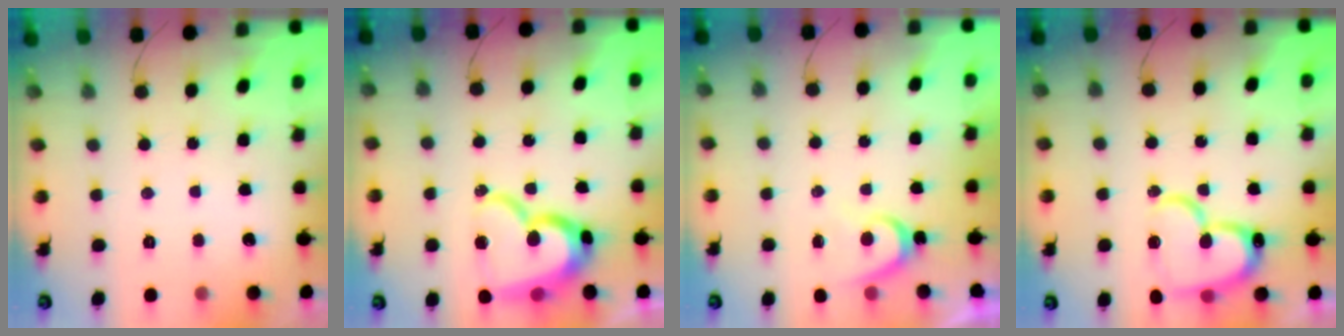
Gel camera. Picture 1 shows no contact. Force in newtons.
{"total": 17.4, "press": 17.3, "slide": 1.6}
{"total": 5.1, "press": 5.1, "slide": 0.5}
{"total": 17.2, "press": 17.1, "slide": 1.7}